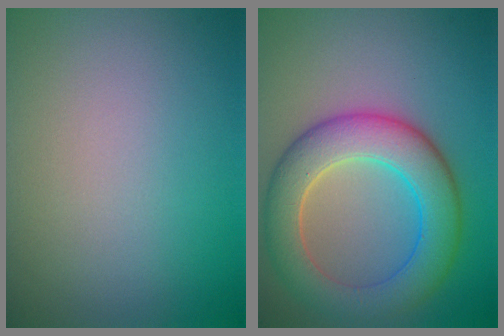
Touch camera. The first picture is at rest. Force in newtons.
{"total": 7.7, "press": 7.7, "slide": 0.4}